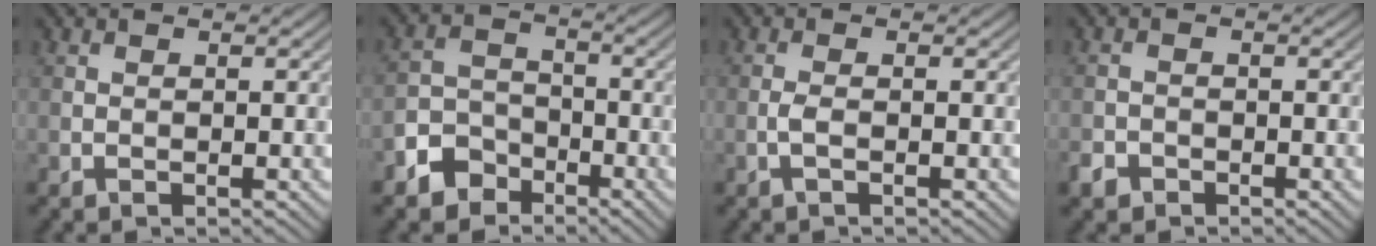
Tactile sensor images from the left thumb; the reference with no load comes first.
{"total": 5.7, "force": [-3.8, 3.8, 1.9], "torque": [-0.042, 0.002, -0.088]}
{"total": 1.4, "force": [-0.5, 0.3, 1.2], "torque": [-0.029, 0.004, -0.016]}
{"total": 2.0, "force": [-1.4, 1.3, 0.5], "torque": [-0.012, -0.003, -0.037]}